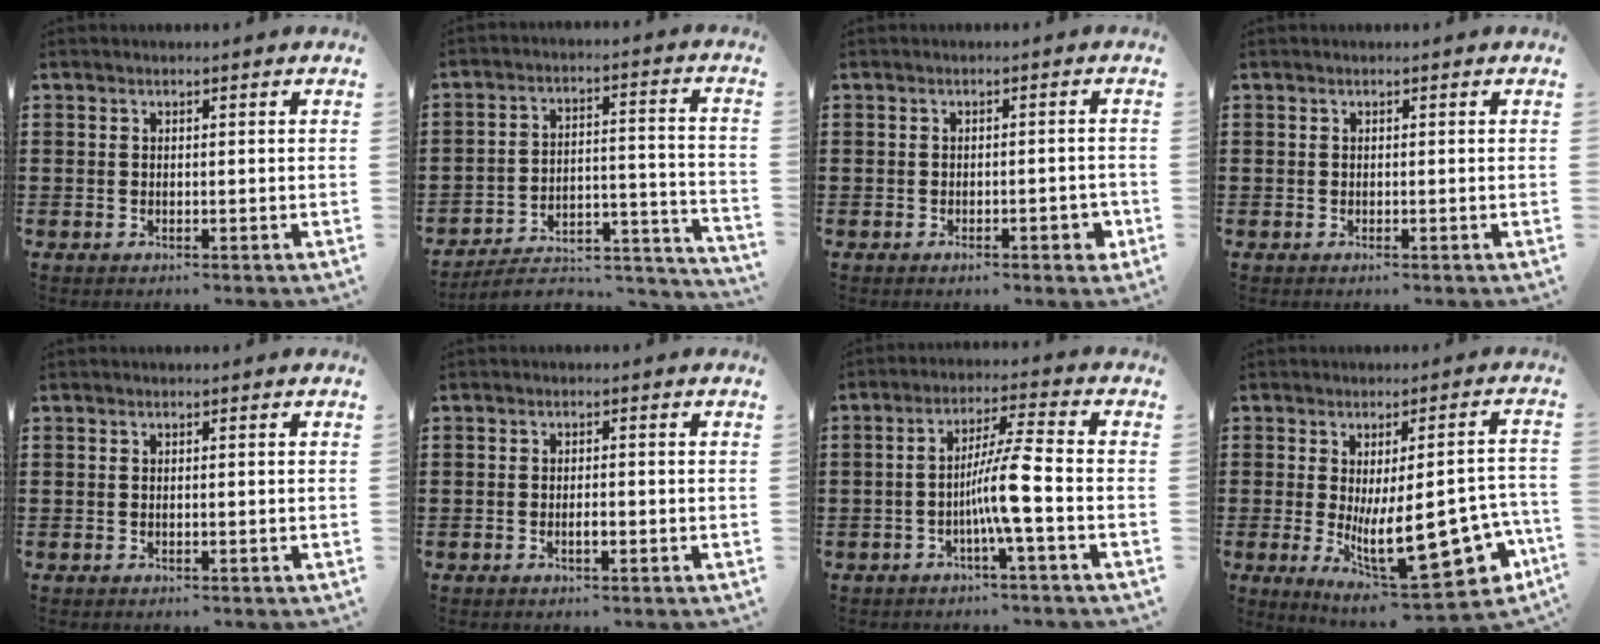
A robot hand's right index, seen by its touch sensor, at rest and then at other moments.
{"total": 5.9, "force": [-5.3, 1.8, 2.1], "torque": [-0.030, 0.009, -0.103]}
{"total": 2.6, "force": [-1.1, 0.9, 2.2], "torque": [-0.037, 0.001, -0.020]}
{"total": 0.0}
{"total": 0.0}
{"total": 2.0, "force": [-0.7, 0.6, 1.8], "torque": [-0.033, -0.001, -0.012]}
{"total": 7.7, "force": [-2.2, -0.2, 7.4], "torque": [-0.134, -0.003, -0.046]}
{"total": 16.2, "force": [-3.8, 5.8, 14.7], "torque": [-0.210, -0.018, -0.048]}